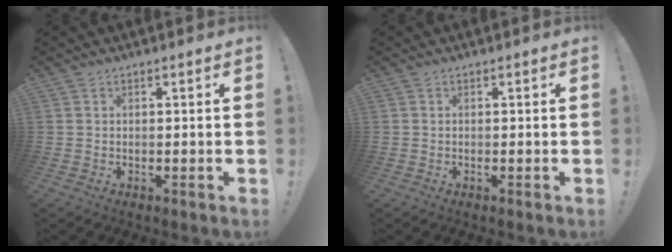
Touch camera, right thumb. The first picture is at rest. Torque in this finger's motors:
{"motor_torque": [-0.01, 0.06, -0.25, 0.06, 0.06]}